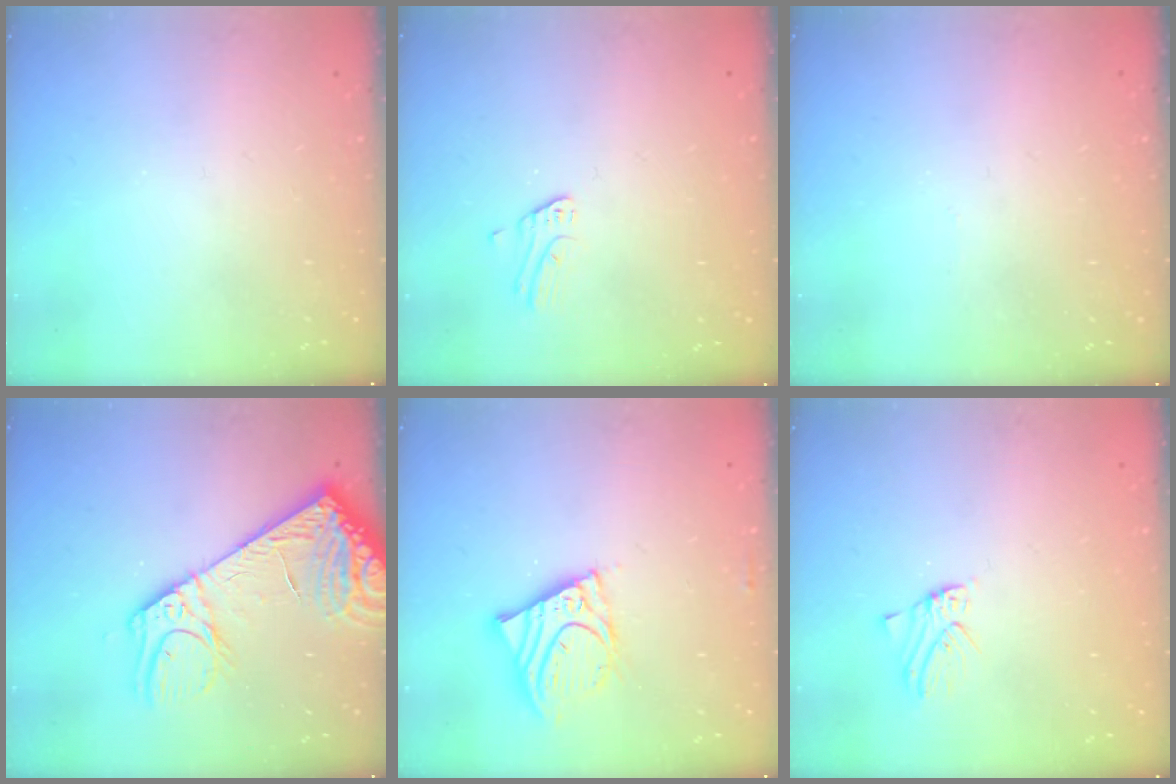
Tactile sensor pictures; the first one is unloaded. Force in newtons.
{"total": 2.4, "press": 2.4, "slide": 0.1}
{"total": 4.1, "press": 4.1, "slide": 0.2}
{"total": 15.3, "press": 15.0, "slide": 3.4}
{"total": 10.6, "press": 10.5, "slide": 1.6}
{"total": 2.1, "press": 2.1, "slide": 0.2}